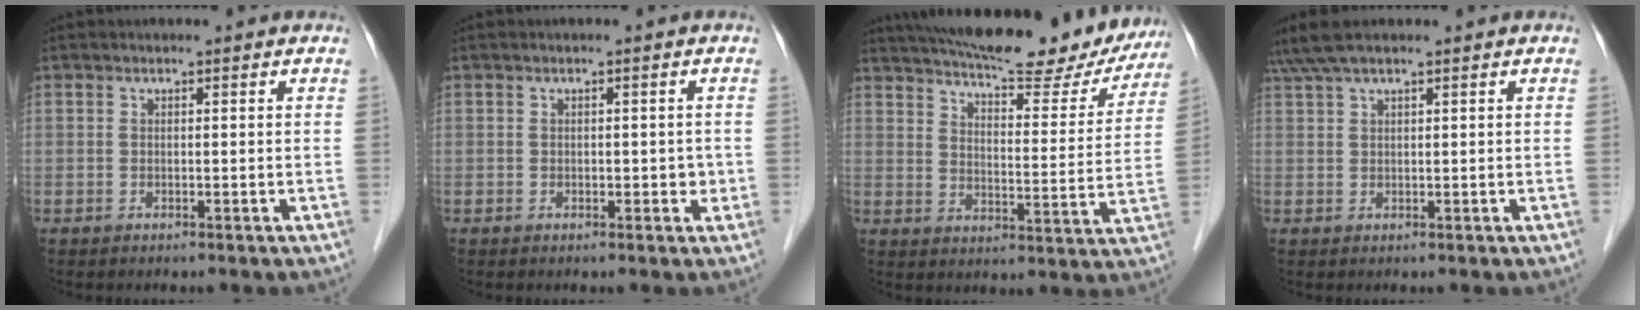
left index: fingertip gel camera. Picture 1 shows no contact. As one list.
[{"total": 1.8, "force": [-0.3, 1.2, 1.3], "torque": [-0.011, 0.001, -0.004]}, {"total": 23.7, "force": [20.7, 5.3, 10.2], "torque": [-0.163, -0.009, 0.265]}, {"total": 4.7, "force": [3.9, 0.2, 2.6], "torque": [-0.054, 0.033, 0.077]}]